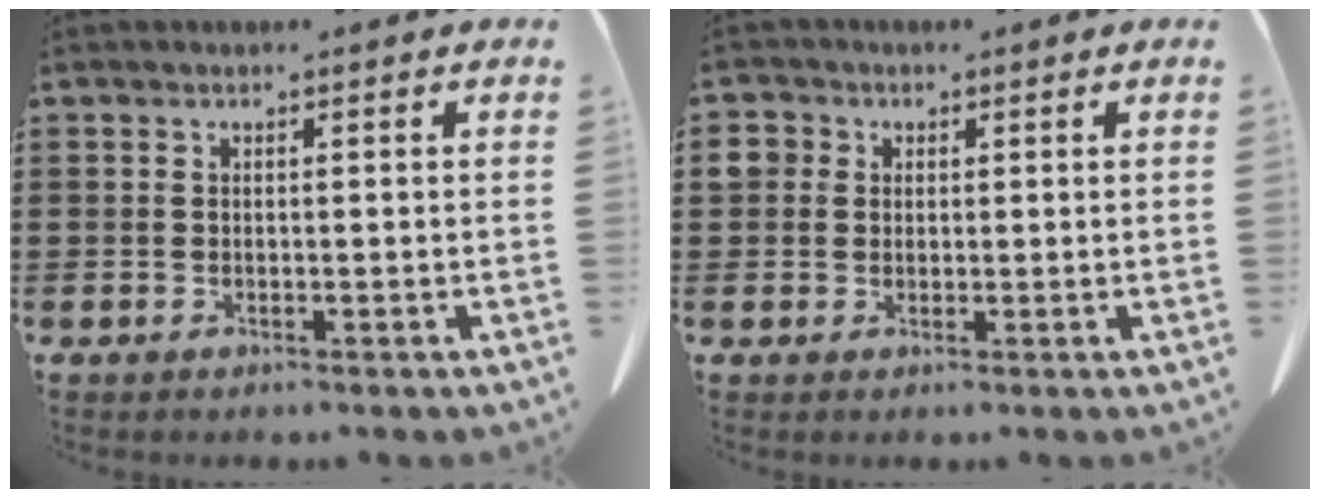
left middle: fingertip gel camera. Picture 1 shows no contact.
{"total": 2.4, "force": [0.9, 2.1, 0.5], "torque": [-0.024, 0.009, 0.015]}